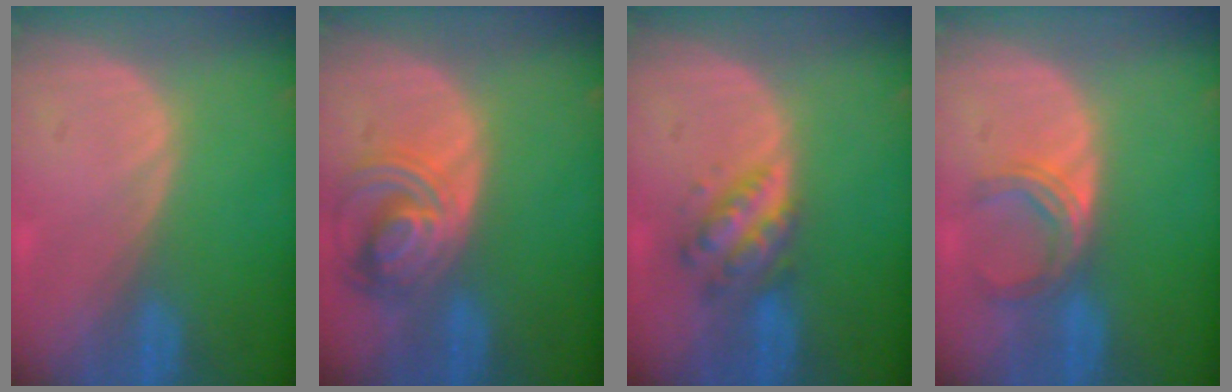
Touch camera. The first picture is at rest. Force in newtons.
{"total": 7.5, "press": 6.7, "slide": 3.5}
{"total": 5.2, "press": 5.2, "slide": 0.1}
{"total": 5.0, "press": 4.5, "slide": 2.2}